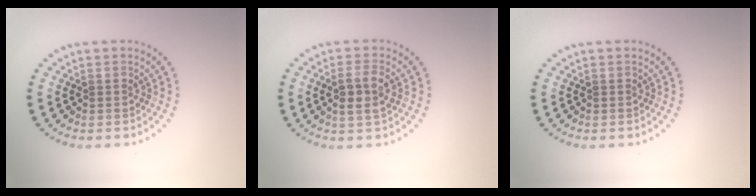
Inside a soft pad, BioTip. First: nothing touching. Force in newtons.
{"total": 2.6, "press": 2.4, "slide": 1.0}
{"total": 0.0}